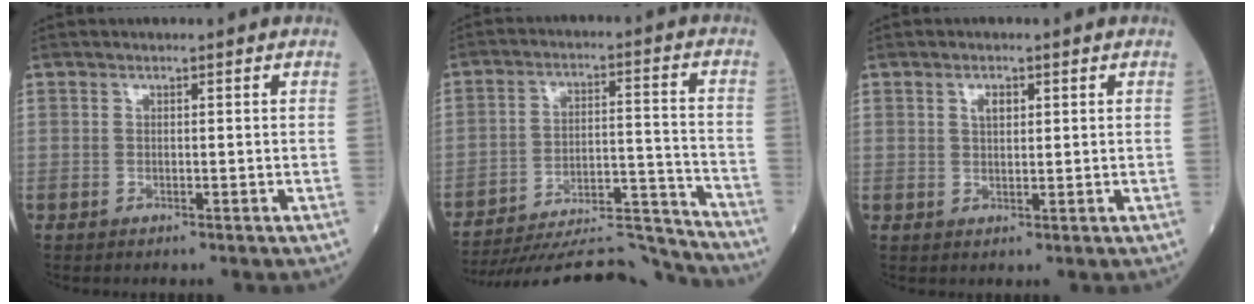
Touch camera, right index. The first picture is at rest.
{"total": 22.0, "force": [-21.3, 1.1, 5.3], "torque": [-0.083, 0.007, -0.316]}
{"total": 2.1, "force": [0.9, 1.0, 1.6], "torque": [-0.028, 0.002, 0.016]}